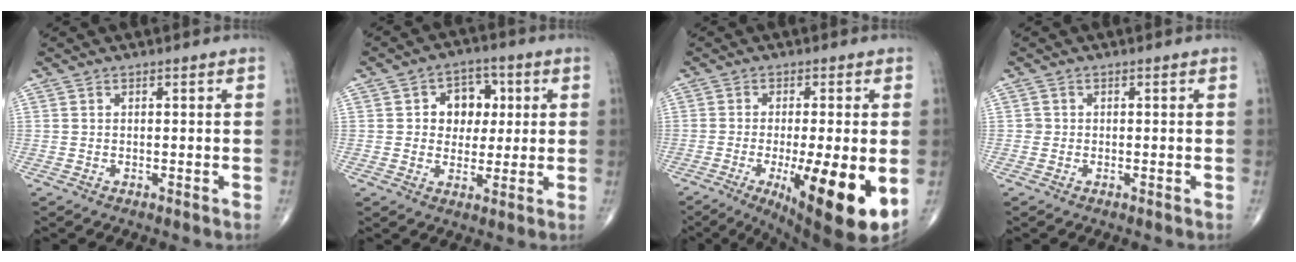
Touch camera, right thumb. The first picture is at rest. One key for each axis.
{"total": 8.2, "fx": 1.5, "fy": 6.6, "fz": 4.7, "tx": -0.017, "ty": 0.005, "tz": 0.018}
{"total": 15.7, "fx": -4.3, "fy": 3.4, "fz": 14.7, "tx": -0.193, "ty": -0.021, "tz": -0.050}
{"total": 0.8, "fx": -0.1, "fy": 0.8, "fz": 0.1, "tx": 0.005, "ty": 0.004, "tz": -0.002}